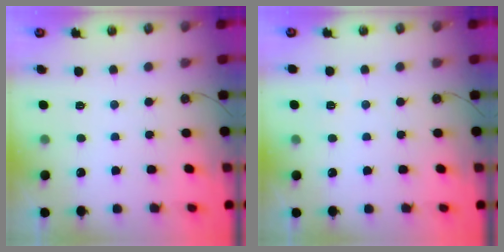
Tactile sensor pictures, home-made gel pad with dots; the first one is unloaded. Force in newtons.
{"total": 1.9, "press": 1.9, "slide": 0.4}